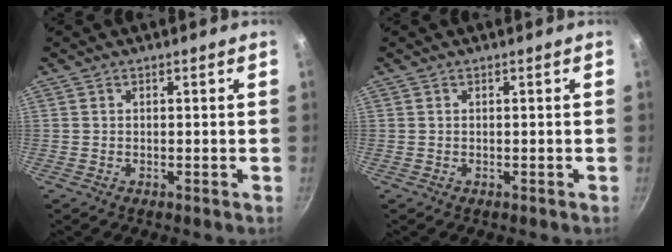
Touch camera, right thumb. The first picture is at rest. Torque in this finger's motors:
{"motor_torque": [0.81, 0.51, 0.42, -0.19, 0.00]}